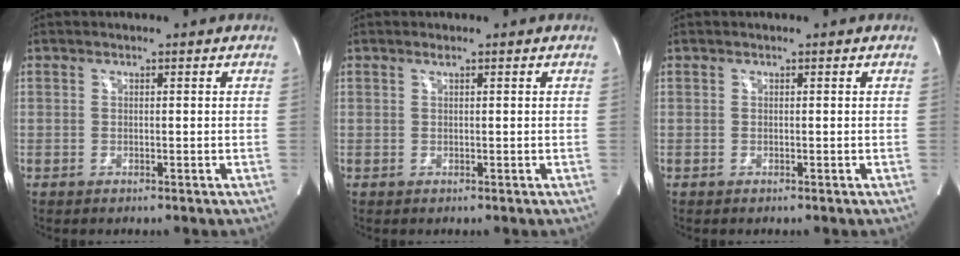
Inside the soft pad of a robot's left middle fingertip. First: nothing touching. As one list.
[{"total": 0.5, "force": [0.4, -0.1, 0.4], "torque": [-0.011, 0.001, 0.010]}, {"total": 0.0}]